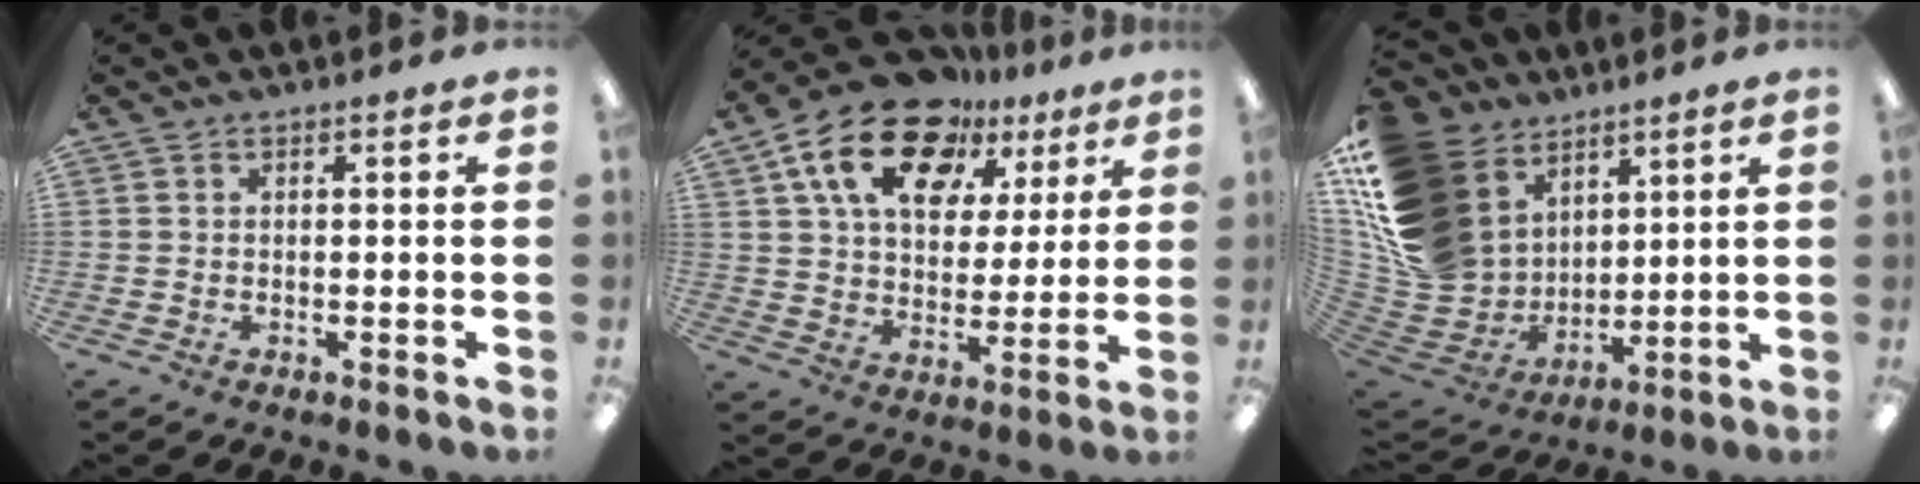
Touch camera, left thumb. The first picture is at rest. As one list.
[{"total": 19.1, "force": [11.5, 11.1, 10.5], "torque": [-0.186, -0.050, 0.205]}, {"total": 22.7, "force": [9.2, 17.5, 11.2], "torque": [-0.240, -0.059, 0.193]}]